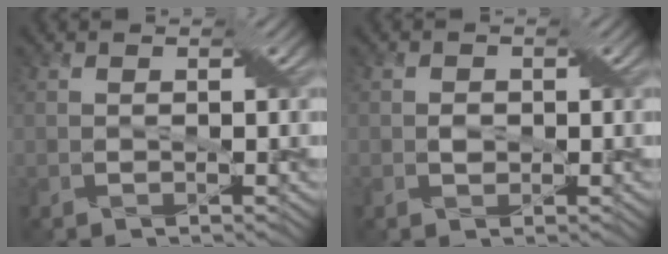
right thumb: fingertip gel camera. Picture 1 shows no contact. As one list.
[{"total": 1.2, "force": [-0.1, 1.0, 0.6], "torque": [-0.014, -0.003, -0.004]}]